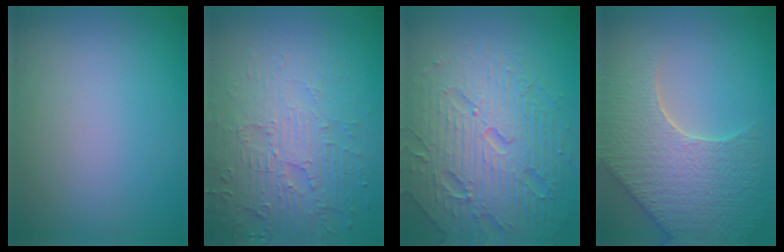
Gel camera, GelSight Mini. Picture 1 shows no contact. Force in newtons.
{"total": 4.1, "press": 3.9, "slide": 1.2}
{"total": 7.4, "press": 7.3, "slide": 1.6}
{"total": 8.6, "press": 6.4, "slide": 5.7}